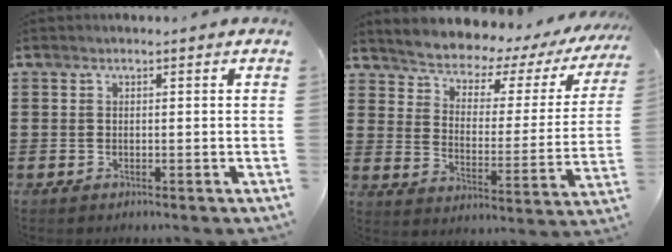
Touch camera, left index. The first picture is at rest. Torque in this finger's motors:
{"motor_torque": [1.99, 0.15, 1.05, 0.07]}